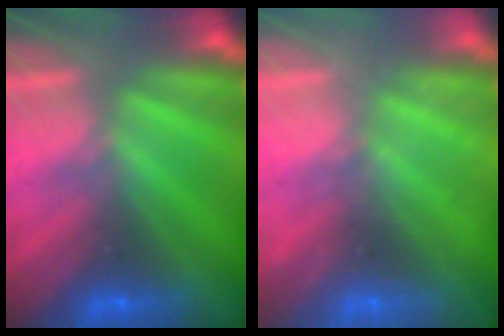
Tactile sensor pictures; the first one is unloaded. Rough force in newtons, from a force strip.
{"total": 2.4}